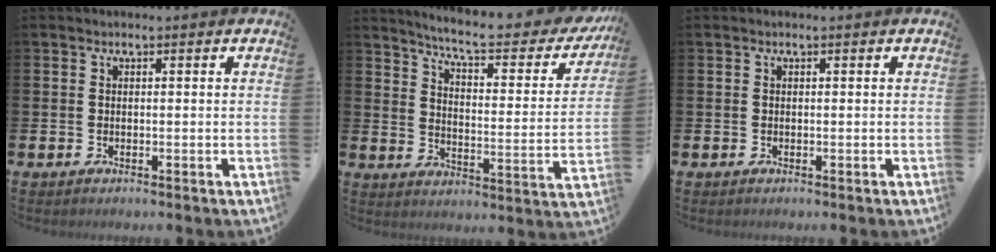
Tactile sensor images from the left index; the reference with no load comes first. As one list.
[{"total": 6.7, "force": [6.0, 0.8, 3.0], "torque": [-0.081, -0.044, 0.095]}, {"total": 0.0}]